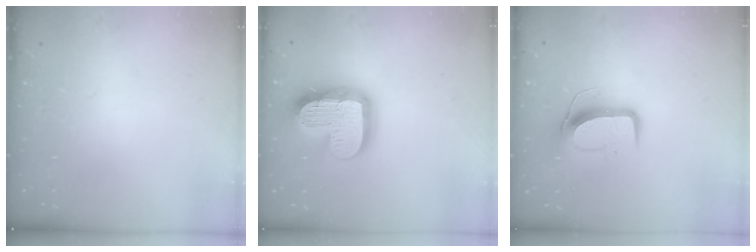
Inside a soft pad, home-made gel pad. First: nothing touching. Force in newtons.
{"total": 19.6, "press": 19.6, "slide": 1.5}
{"total": 9.7, "press": 9.7, "slide": 0.3}